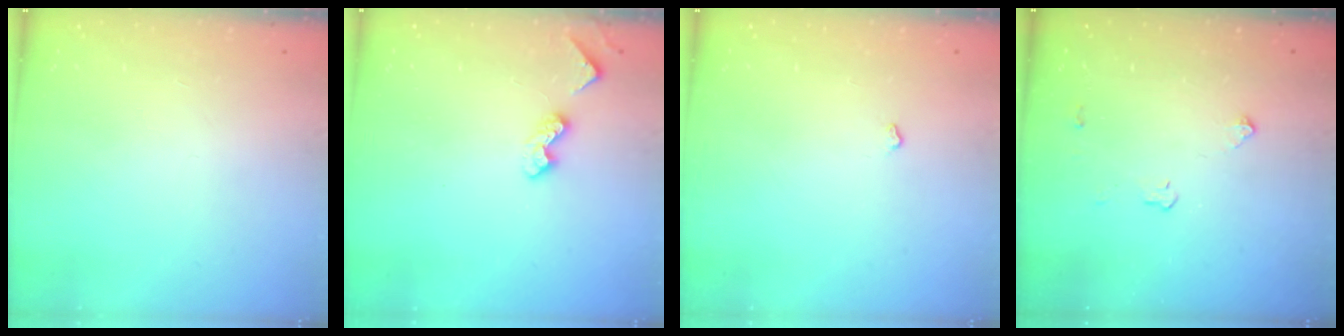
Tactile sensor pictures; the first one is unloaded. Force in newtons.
{"total": 5.3, "press": 5.2, "slide": 0.8}
{"total": 2.9, "press": 2.9, "slide": 0.5}
{"total": 3.2, "press": 3.1, "slide": 0.5}